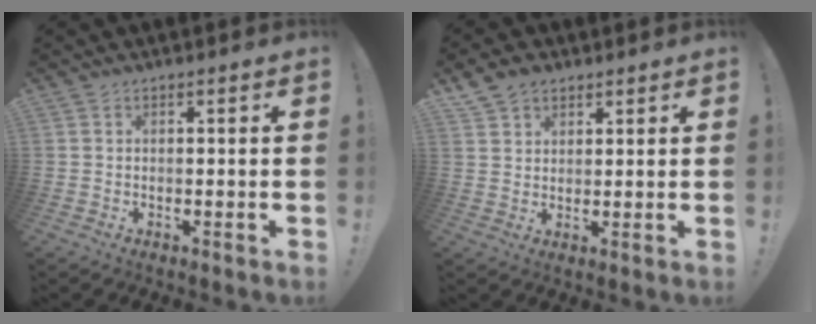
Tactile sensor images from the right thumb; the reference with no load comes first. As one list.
[{"total": 5.2, "force": [3.6, 3.5, 1.3], "torque": [-0.029, -0.013, 0.071]}]